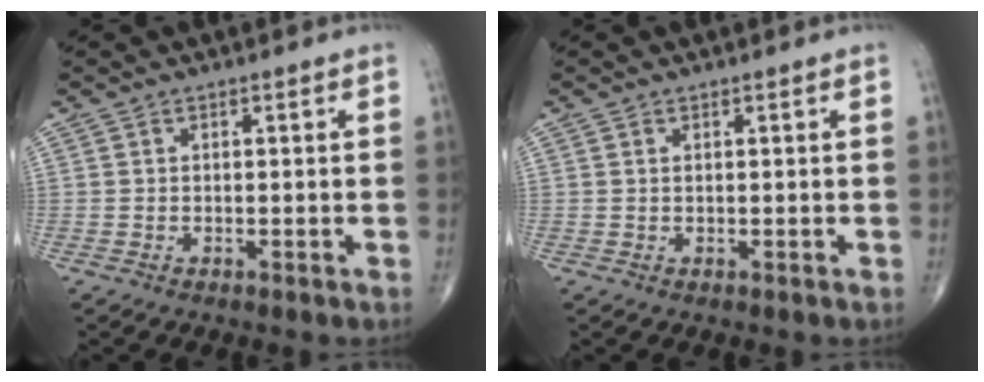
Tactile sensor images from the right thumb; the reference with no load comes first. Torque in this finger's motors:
{"motor_torque": [0.41, 0.19, 0.05, 0.24, 0.02]}